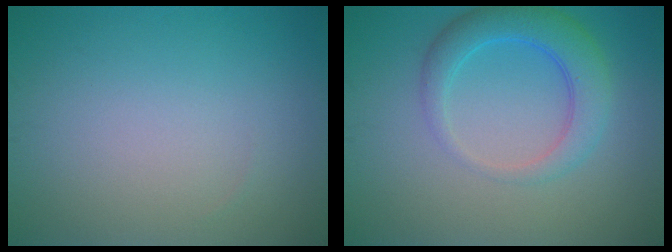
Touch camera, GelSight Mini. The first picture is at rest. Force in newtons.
{"total": 4.3, "press": 4.3, "slide": 0.3}